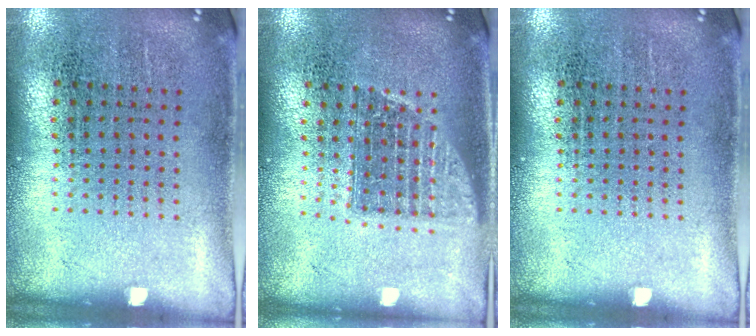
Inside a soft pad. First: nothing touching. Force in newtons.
{"total": 1.3, "press": 1.1, "slide": 0.8}
{"total": 0.0}